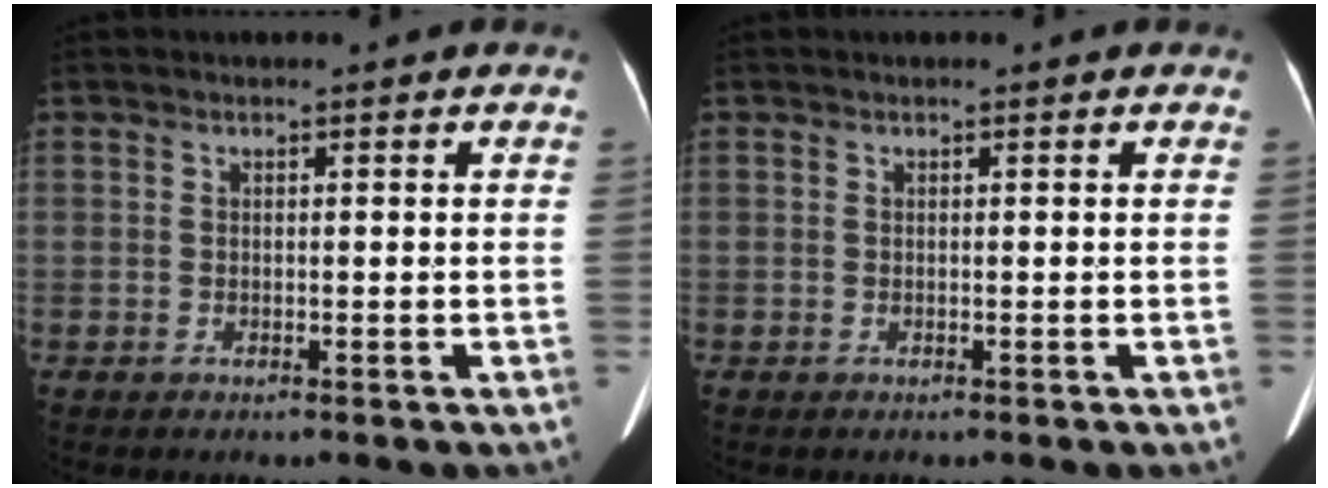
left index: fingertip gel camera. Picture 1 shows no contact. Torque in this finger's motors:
{"motor_torque": [-0.04, -0.01, 0.01, 0.00]}